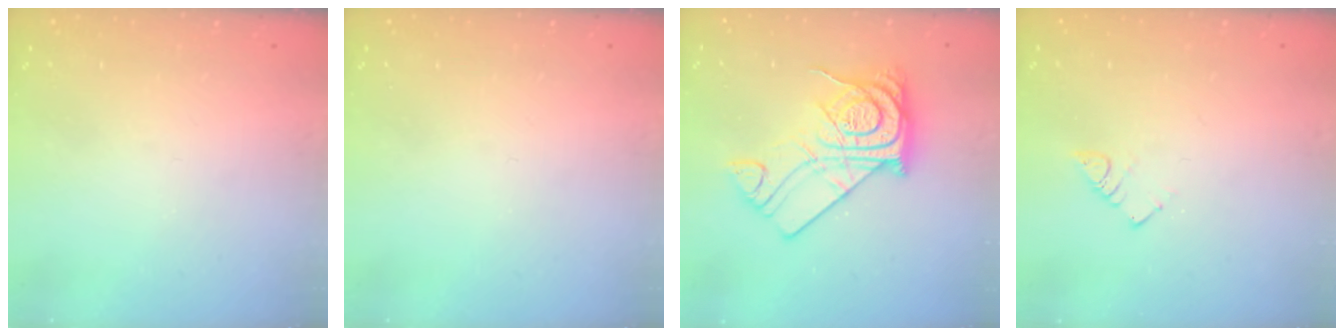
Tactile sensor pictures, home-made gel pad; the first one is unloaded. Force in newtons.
{"total": 0.0}
{"total": 15.9, "press": 15.9, "slide": 1.4}
{"total": 2.9, "press": 2.9, "slide": 0.5}